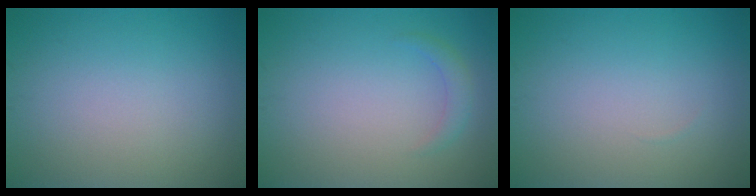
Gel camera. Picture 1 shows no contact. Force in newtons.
{"total": 1.3, "press": 1.3, "slide": 0.1}
{"total": 0.0}